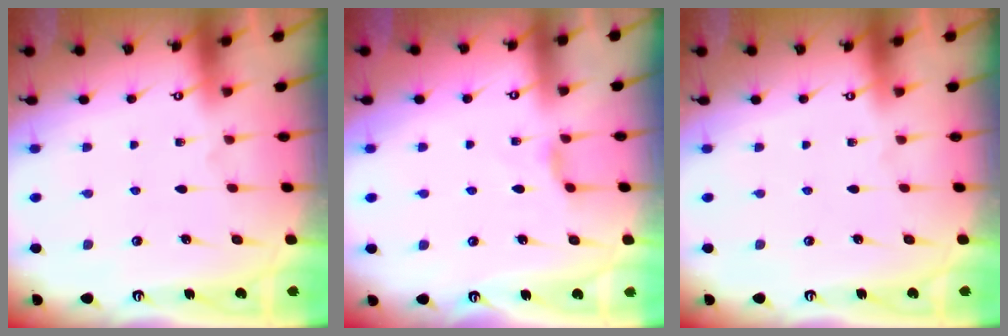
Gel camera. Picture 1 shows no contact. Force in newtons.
{"total": 2.7, "press": 2.7, "slide": 0.3}
{"total": 0.0}